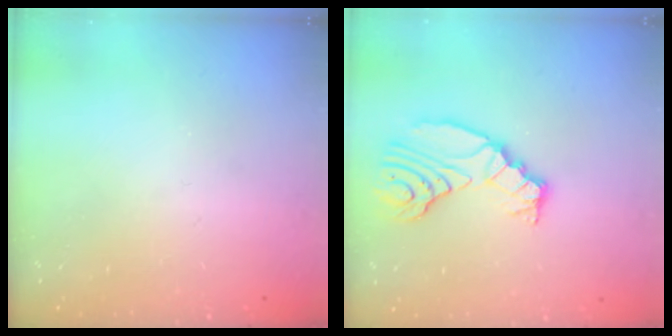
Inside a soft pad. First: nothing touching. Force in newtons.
{"total": 12.4, "press": 12.3, "slide": 1.1}